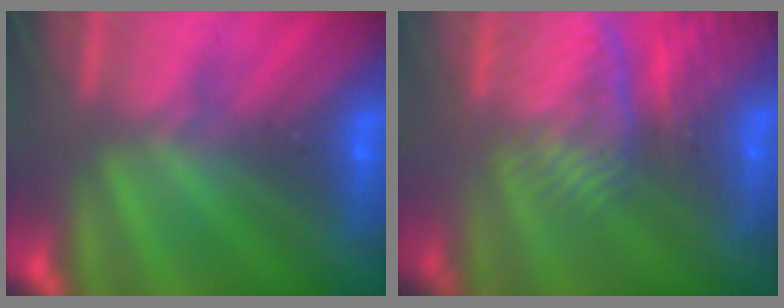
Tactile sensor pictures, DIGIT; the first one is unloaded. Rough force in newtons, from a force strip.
{"total": 7.9}